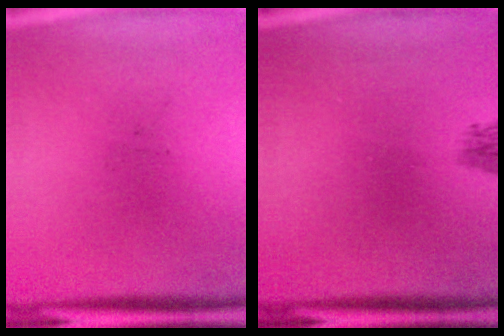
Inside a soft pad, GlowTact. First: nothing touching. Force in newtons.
{"total": 1.3}